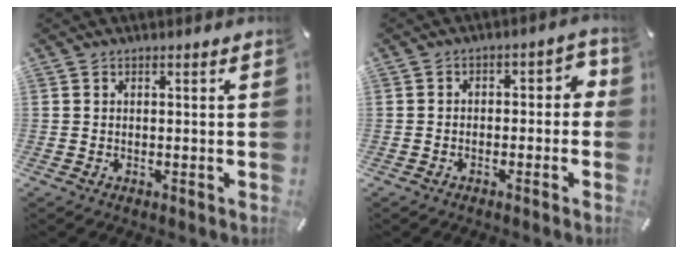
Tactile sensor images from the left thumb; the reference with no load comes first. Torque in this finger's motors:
{"motor_torque": [0.18, -0.03, 0.24, 0.27, 0.01]}